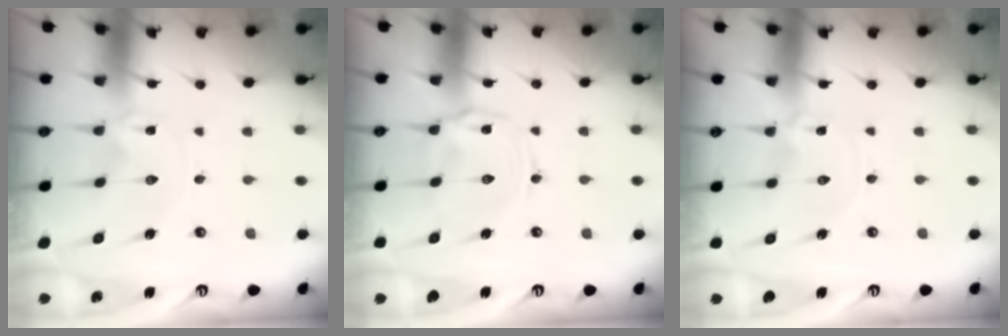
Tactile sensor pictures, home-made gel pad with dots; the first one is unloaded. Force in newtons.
{"total": 2.2, "press": 2.1, "slide": 0.6}
{"total": 0.0}